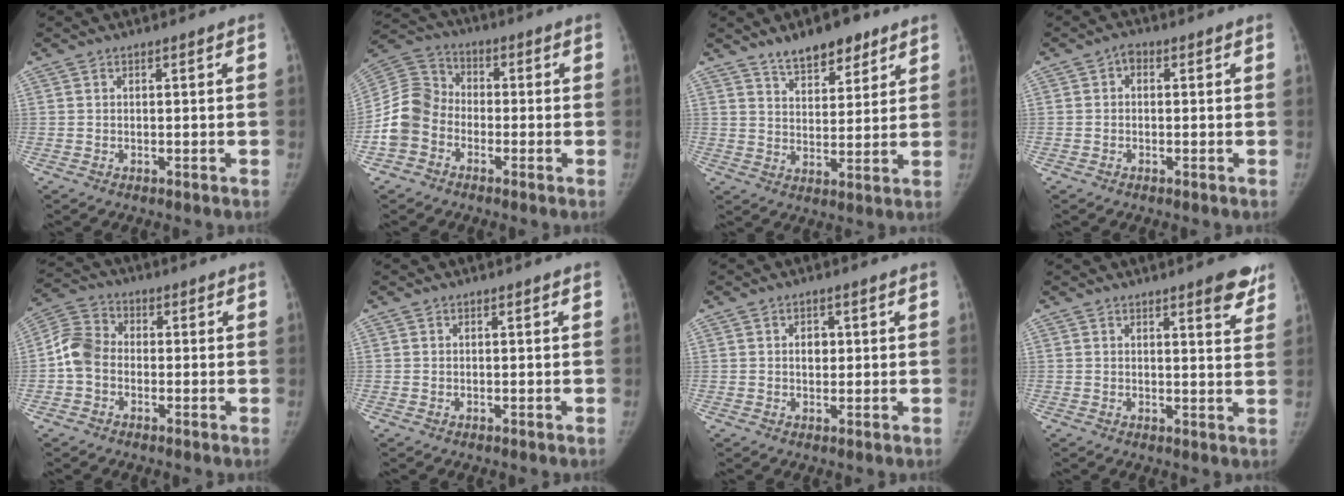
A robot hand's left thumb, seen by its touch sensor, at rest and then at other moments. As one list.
[{"total": 9.6, "force": [-3.2, 7.9, 4.5], "torque": [-0.087, 0.032, -0.072]}, {"total": 9.7, "force": [7.0, 4.2, 5.1], "torque": [-0.046, -0.043, 0.114]}, {"total": 1.7, "force": [0.2, 1.3, 1.1], "torque": [-0.005, 0.005, -0.007]}, {"total": 6.9, "force": [-1.1, 5.5, 4.0], "torque": [-0.072, 0.021, -0.036]}, {"total": 0.0}, {"total": 2.6, "force": [0.6, 1.8, 1.7], "torque": [-0.015, 0.000, 0.007]}, {"total": 5.9, "force": [4.0, 1.5, 4.1], "torque": [-0.032, -0.020, 0.046]}]